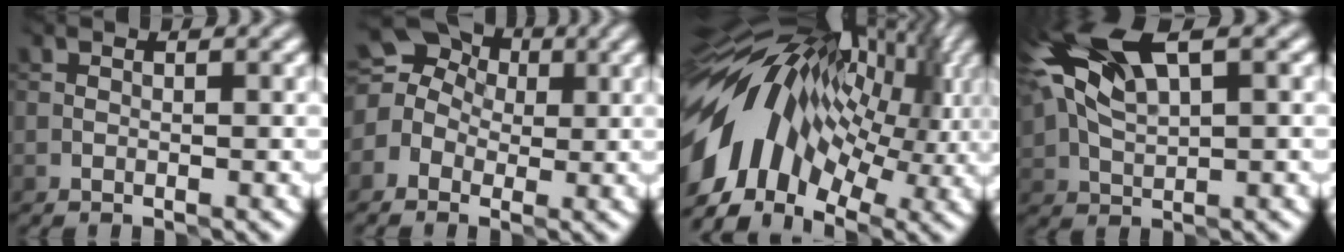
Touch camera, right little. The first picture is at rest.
{"total": 5.7, "force": [1.5, 4.8, 2.6], "torque": [-0.033, 0.030, -0.014]}
{"total": 14.9, "force": [-0.8, 8.6, 12.1], "torque": [-0.211, 0.032, -0.029]}
{"total": 12.5, "force": [4.5, 6.3, 9.7], "torque": [-0.221, 0.007, 0.092]}